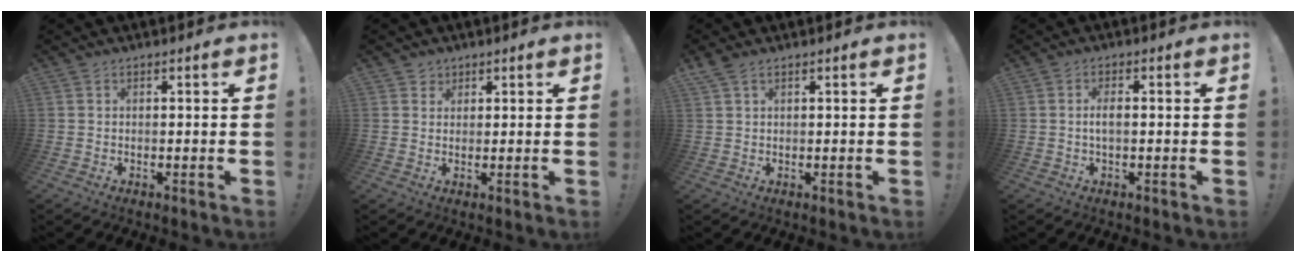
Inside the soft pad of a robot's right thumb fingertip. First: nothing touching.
{"total": 2.3, "force": [1.5, 1.8, 0.0], "torque": [0.003, -0.009, 0.025]}
{"total": 2.5, "force": [1.7, 1.1, 1.4], "torque": [-0.032, -0.002, 0.032]}
{"total": 2.9, "force": [-0.2, 1.0, 2.7], "torque": [-0.053, 0.002, -0.008]}